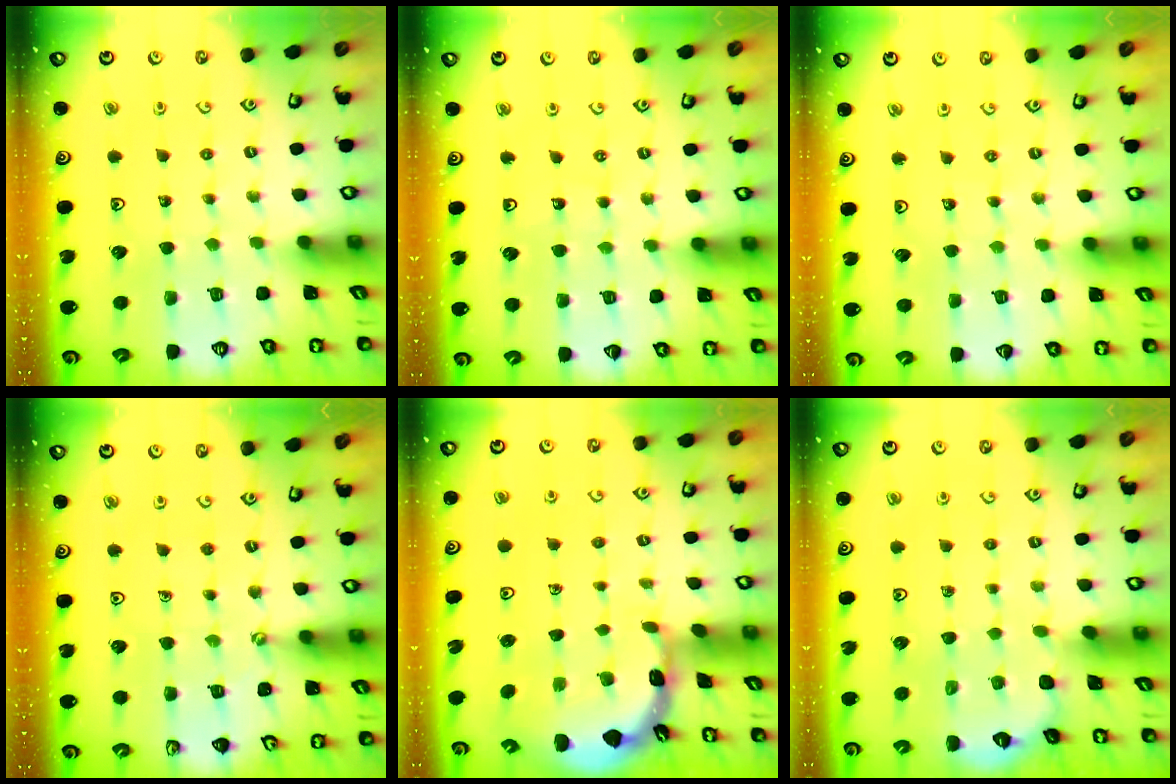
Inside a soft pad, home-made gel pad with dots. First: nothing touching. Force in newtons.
{"total": 5.4, "press": 5.1, "slide": 1.7}
{"total": 2.7, "press": 2.7, "slide": 0.3}
{"total": 1.9, "press": 1.9, "slide": 0.2}
{"total": 1.8, "press": 1.8, "slide": 0.1}
{"total": 2.0, "press": 2.0, "slide": 0.1}